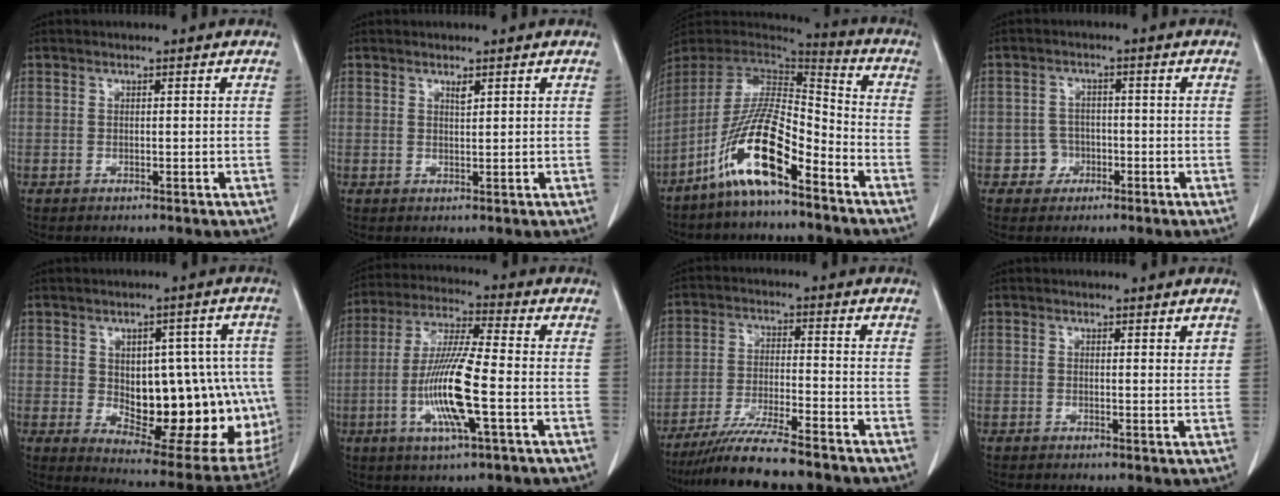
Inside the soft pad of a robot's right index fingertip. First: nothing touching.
{"total": 0.9, "force": [0.6, 0.1, 0.6], "torque": [-0.014, -0.006, 0.012]}
{"total": 14.8, "force": [-8.9, 2.1, 11.6], "torque": [-0.230, -0.003, -0.165]}
{"total": 3.1, "force": [-1.1, 2.8, -0.2], "torque": [0.015, 0.015, -0.018]}
{"total": 21.4, "force": [-2.1, 9.9, 18.8], "torque": [-0.187, 0.016, 0.006]}
{"total": 12.9, "force": [-3.1, 0.8, 12.5], "torque": [-0.250, -0.012, -0.064]}
{"total": 10.2, "force": [-8.7, 0.0, 5.2], "torque": [-0.090, -0.027, -0.149]}
{"total": 1.7, "force": [0.9, 0.4, 1.3], "torque": [-0.016, -0.005, 0.012]}